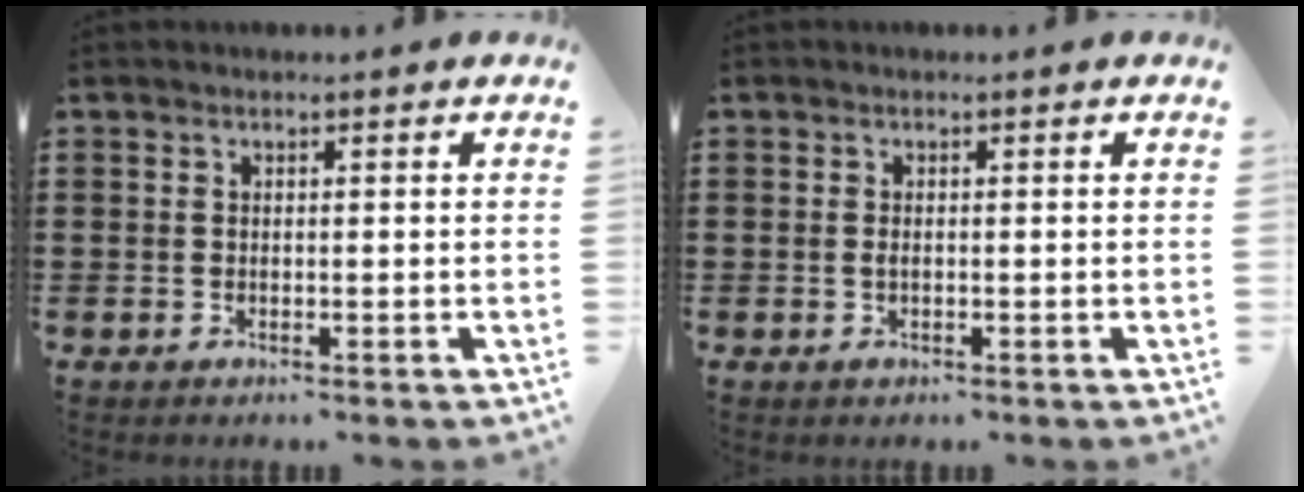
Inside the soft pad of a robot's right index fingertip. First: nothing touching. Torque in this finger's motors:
{"motor_torque": [0.75, 0.47, 0.04, 0.04]}